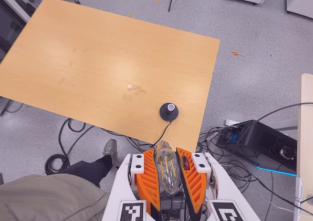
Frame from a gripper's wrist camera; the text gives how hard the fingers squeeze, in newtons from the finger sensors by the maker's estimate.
{"total": 22.8, "left": 24.7, "right": 21.0}